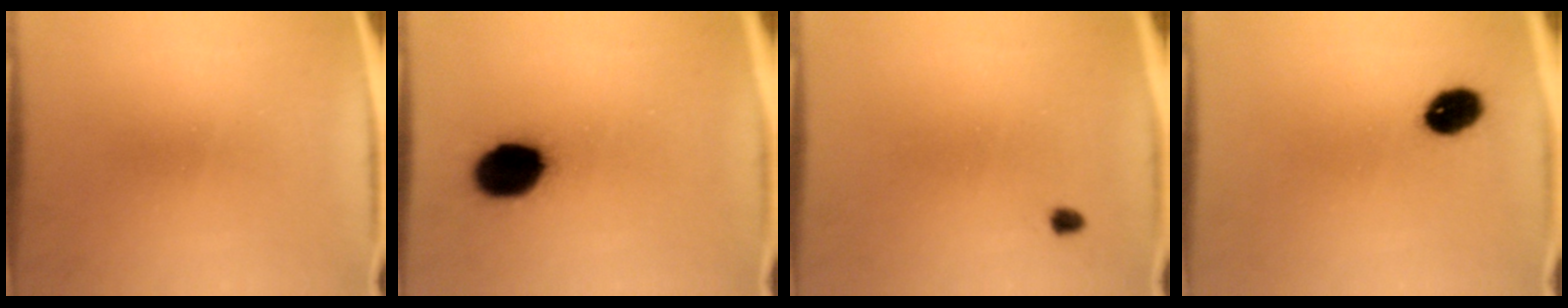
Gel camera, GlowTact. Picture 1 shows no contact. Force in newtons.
{"total": 11.9}
{"total": 1.0}
{"total": 6.9}